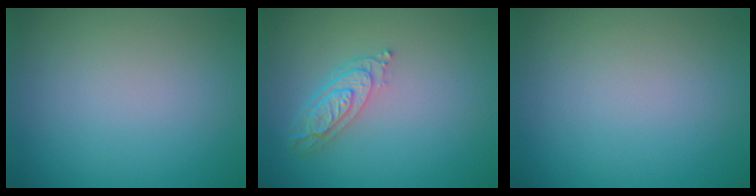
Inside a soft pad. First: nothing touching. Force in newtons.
{"total": 3.6, "press": 3.1, "slide": 1.8}
{"total": 0.0}